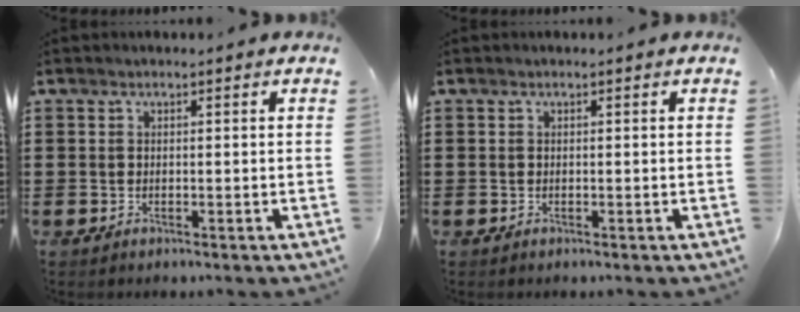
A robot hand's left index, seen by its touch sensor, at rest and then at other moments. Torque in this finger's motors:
{"motor_torque": [0.00, 0.00, 0.00, 0.00]}